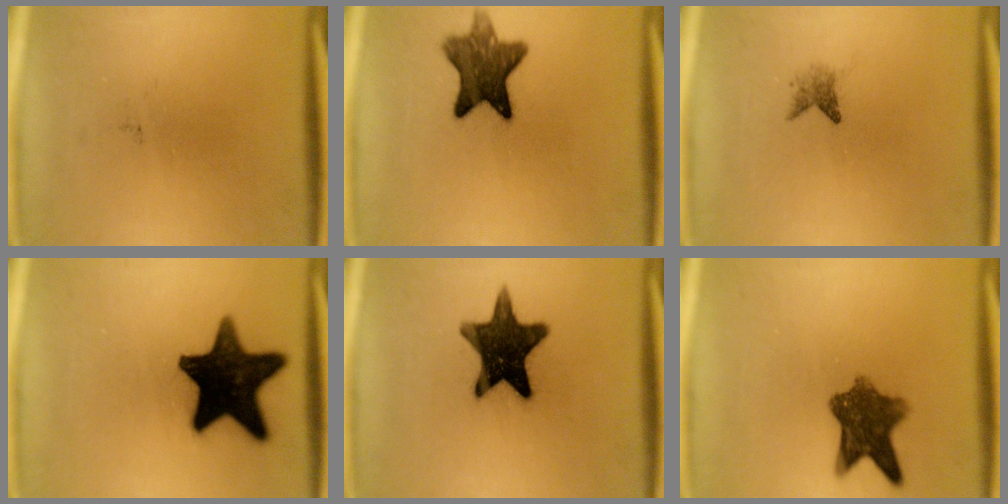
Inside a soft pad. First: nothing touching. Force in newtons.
{"total": 9.5}
{"total": 1.6}
{"total": 17.3}
{"total": 15.2}
{"total": 8.5}